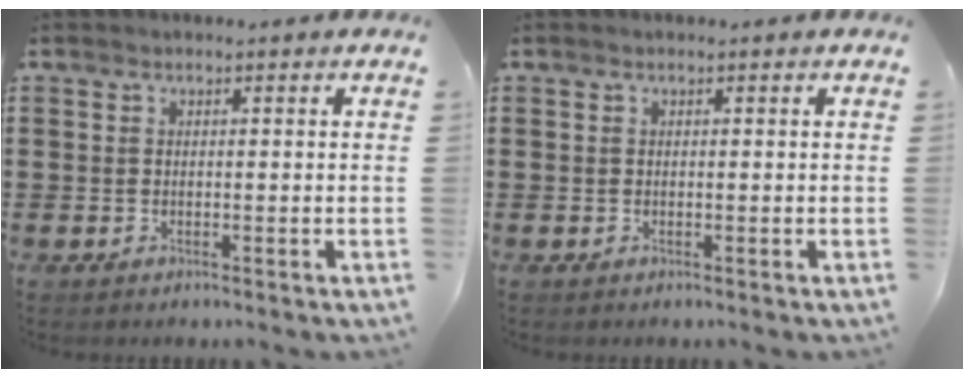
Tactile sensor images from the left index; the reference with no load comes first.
{"total": 0.0}